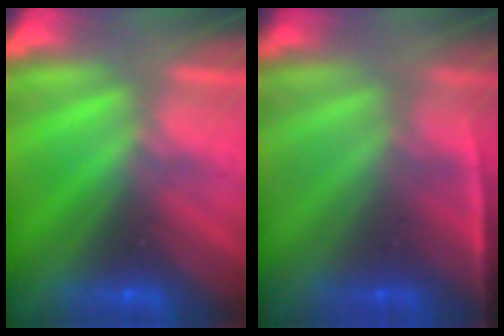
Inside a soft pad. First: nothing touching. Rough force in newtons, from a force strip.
{"total": 1.4}